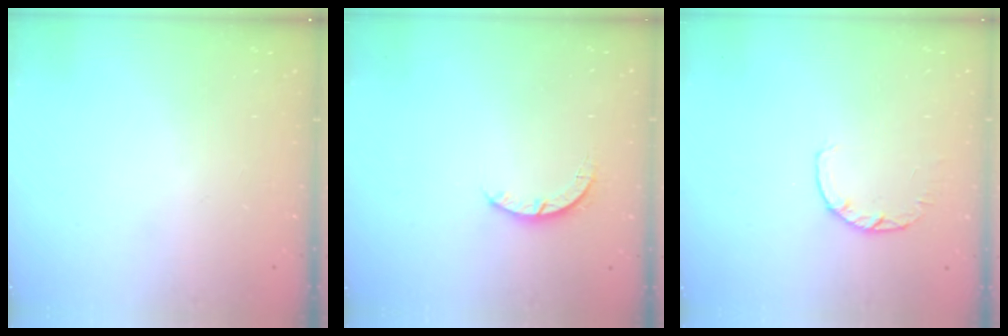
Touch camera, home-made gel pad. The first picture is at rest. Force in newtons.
{"total": 2.7, "press": 2.7, "slide": 0.4}
{"total": 2.8, "press": 2.7, "slide": 0.5}